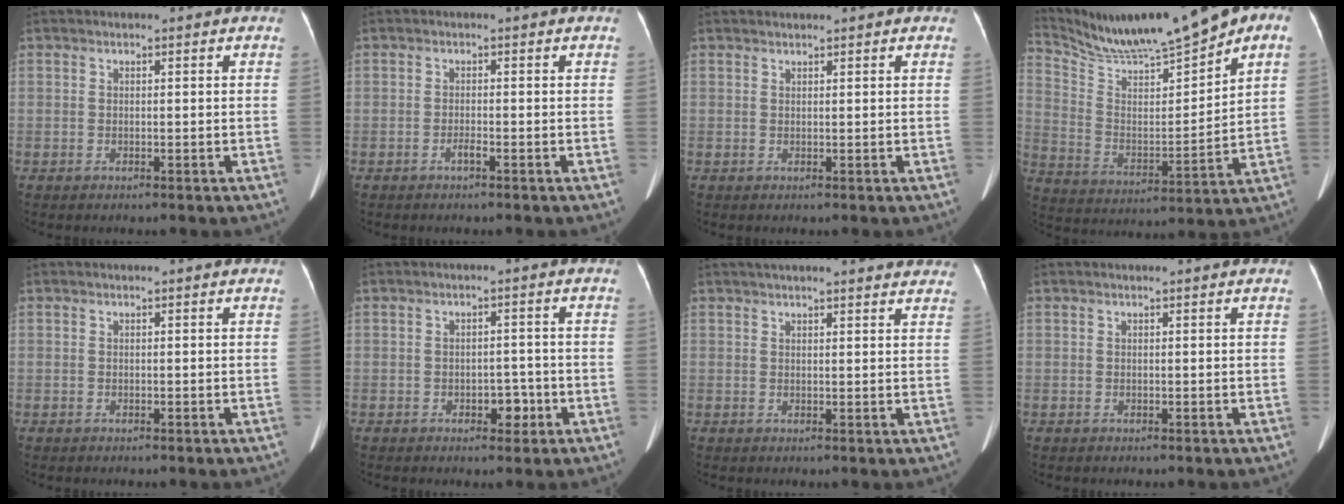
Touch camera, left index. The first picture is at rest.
{"total": 0.8, "force": [-0.6, 0.0, 0.6], "torque": [-0.014, -0.001, -0.009]}
{"total": 1.8, "force": [1.6, 0.5, 0.6], "torque": [-0.007, 0.023, 0.022]}
{"total": 17.4, "force": [14.5, 0.7, 9.5], "torque": [-0.170, 0.013, 0.252]}
{"total": 0.0}
{"total": 2.7, "force": [-1.1, 1.7, 1.7], "torque": [-0.020, 0.005, -0.010]}
{"total": 17.0, "force": [15.5, 2.4, 6.5], "torque": [-0.083, 0.029, 0.185]}
{"total": 0.8, "force": [0.7, 0.0, 0.3], "torque": [-0.008, 0.011, 0.015]}